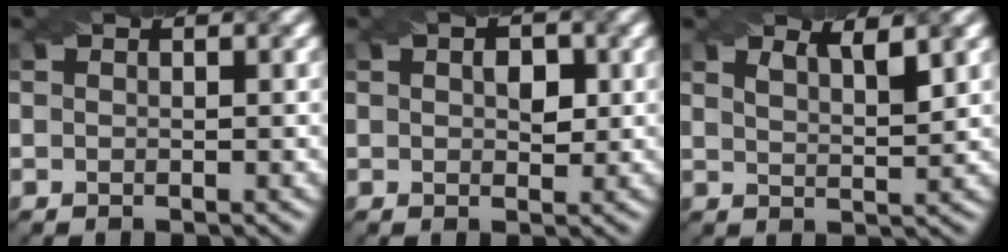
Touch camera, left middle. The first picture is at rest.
{"total": 2.1, "force": [0.5, 1.3, 1.6], "torque": [-0.019, -0.002, 0.010]}
{"total": 2.9, "force": [1.9, 0.9, 2.0], "torque": [-0.020, 0.006, 0.023]}